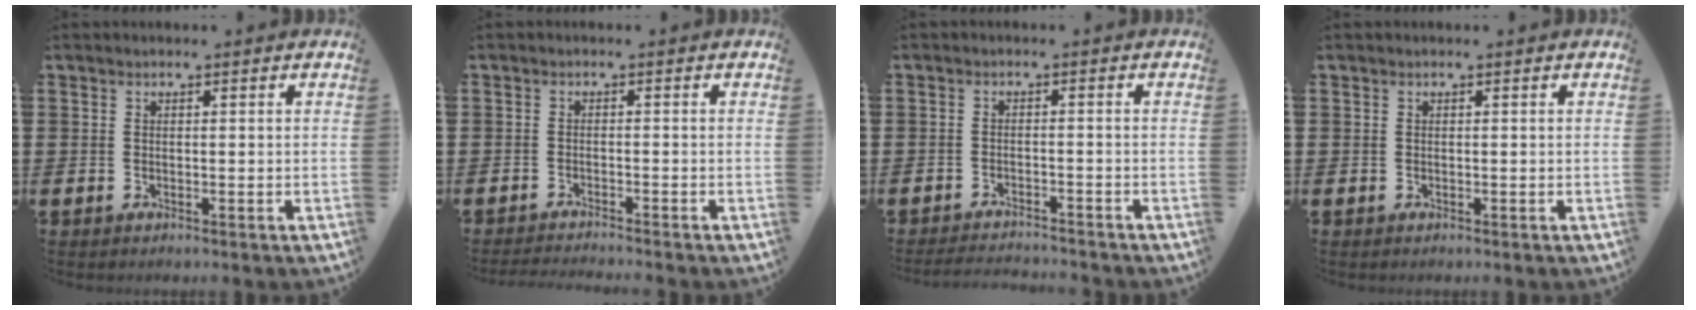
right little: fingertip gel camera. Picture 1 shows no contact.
{"total": 1.2, "force": [-1.2, -0.2, 0.1], "torque": [-0.002, 0.001, -0.024]}
{"total": 2.1, "force": [-2.1, 0.0, 0.1], "torque": [-0.005, 0.003, -0.044]}
{"total": 0.0}